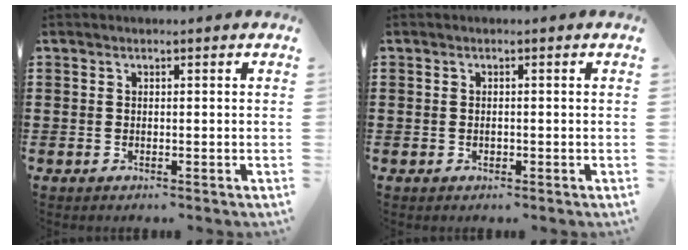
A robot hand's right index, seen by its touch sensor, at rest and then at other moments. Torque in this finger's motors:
{"motor_torque": [-0.22, 0.52, 0.00, 0.00]}